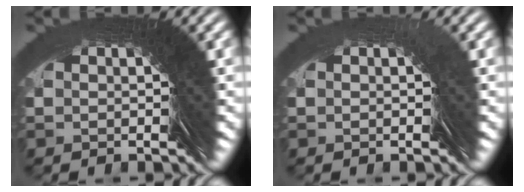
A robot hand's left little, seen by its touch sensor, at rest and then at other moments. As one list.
[{"total": 2.2, "force": [0.3, -0.8, -2.1], "torque": [0.031, 0.005, 0.005]}]